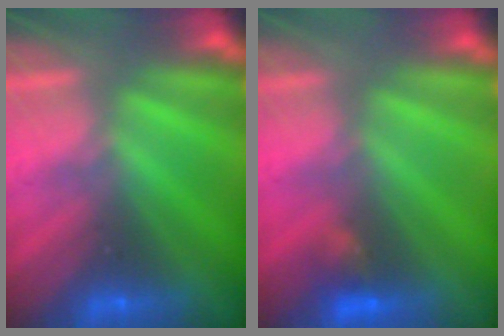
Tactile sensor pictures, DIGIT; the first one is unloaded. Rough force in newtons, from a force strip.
{"total": 3.3}